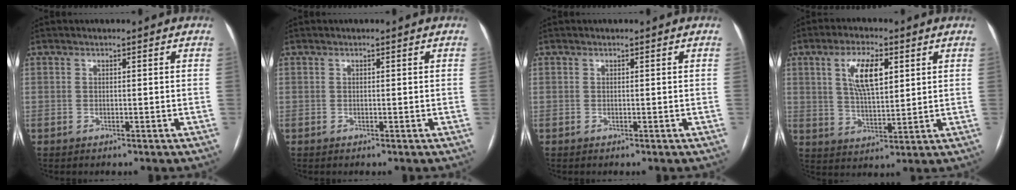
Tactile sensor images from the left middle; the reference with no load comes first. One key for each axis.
{"total": 0.0}
{"total": 0.0}
{"total": 8.4, "fx": 3.1, "fy": 2.9, "fz": 7.3, "tx": -0.139, "ty": 0.007, "tz": 0.060}